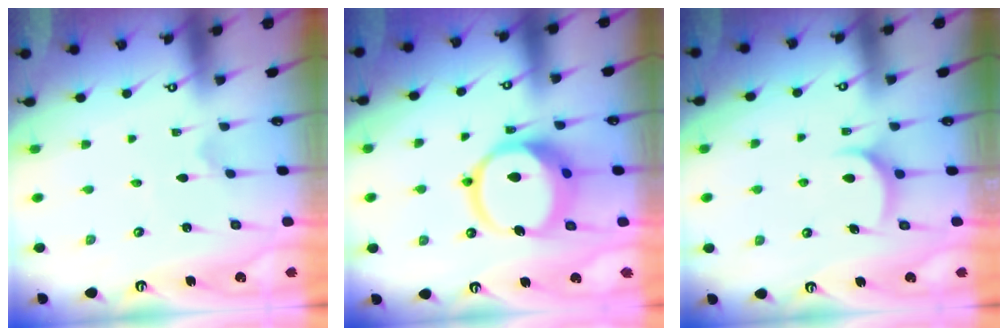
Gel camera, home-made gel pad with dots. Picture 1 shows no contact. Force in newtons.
{"total": 15.2, "press": 15.1, "slide": 1.8}
{"total": 6.6, "press": 6.6, "slide": 0.3}